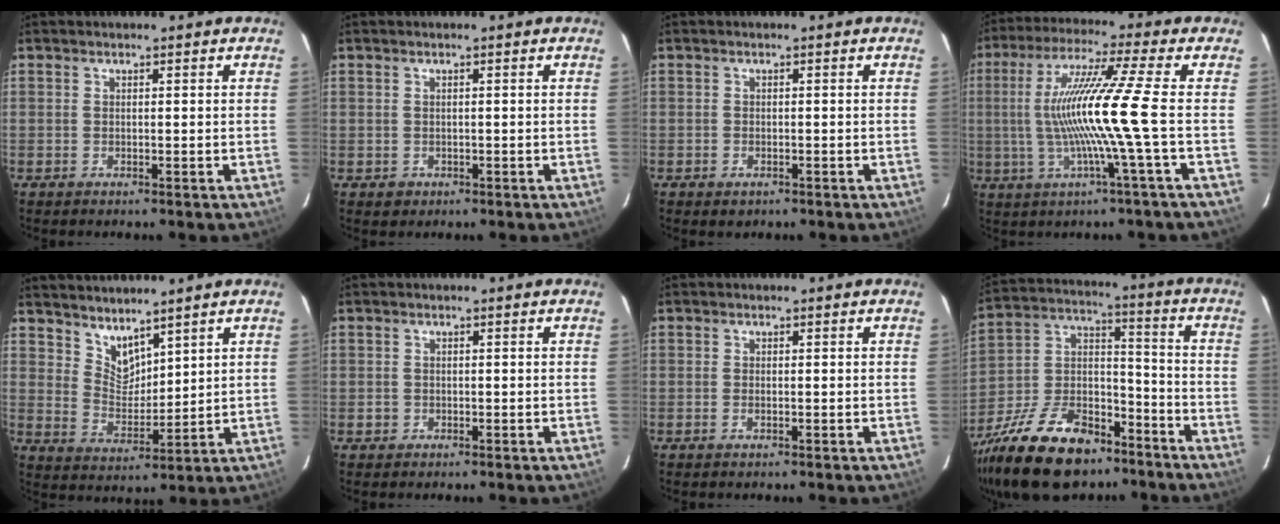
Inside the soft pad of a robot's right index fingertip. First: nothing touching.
{"total": 1.8, "force": [-0.4, 1.8, 0.3], "torque": [-0.002, 0.001, -0.001]}
{"total": 1.7, "force": [-0.9, 1.2, 0.7], "torque": [-0.010, -0.001, -0.012]}
{"total": 13.5, "force": [-1.5, -2.7, 13.1], "torque": [-0.239, -0.004, -0.025]}
{"total": 6.2, "force": [5.3, 2.4, 2.2], "torque": [-0.031, -0.002, 0.106]}
{"total": 1.4, "force": [-0.4, 1.3, 0.1], "torque": [-0.001, 0.004, -0.002]}
{"total": 0.9, "force": [-0.4, 0.4, 0.7], "torque": [-0.014, 0.000, -0.007]}
{"total": 24.5, "force": [-17.0, 11.8, 13.2], "torque": [-0.282, 0.008, -0.279]}